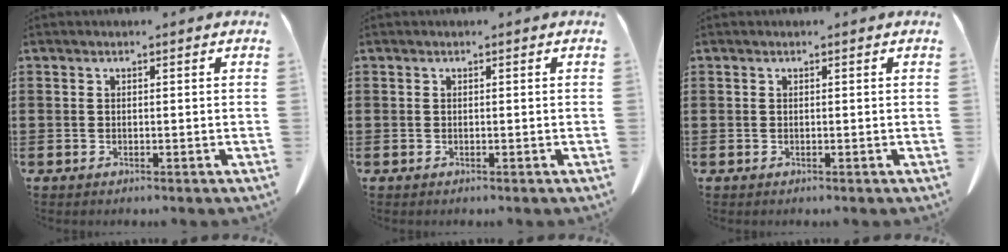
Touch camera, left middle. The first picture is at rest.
{"total": 0.0}
{"total": 0.0}